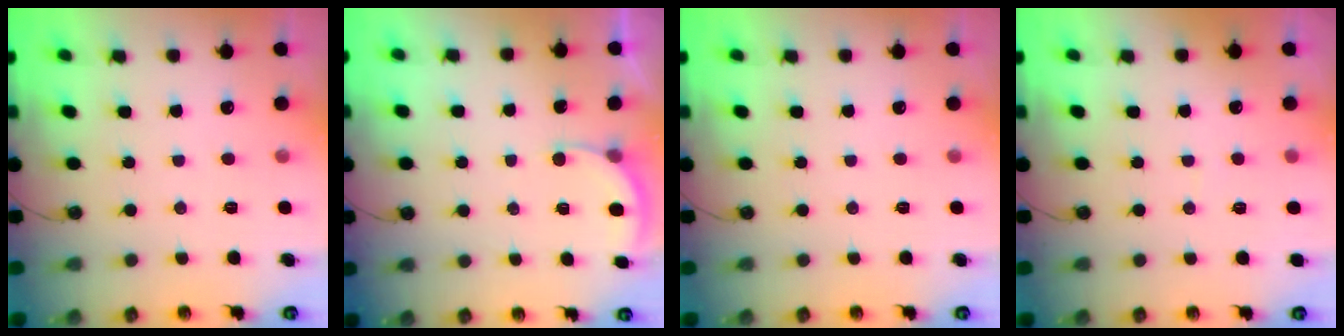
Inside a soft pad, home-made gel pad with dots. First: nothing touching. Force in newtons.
{"total": 2.9, "press": 2.9, "slide": 0.3}
{"total": 0.0}
{"total": 2.6, "press": 2.0, "slide": 1.6}